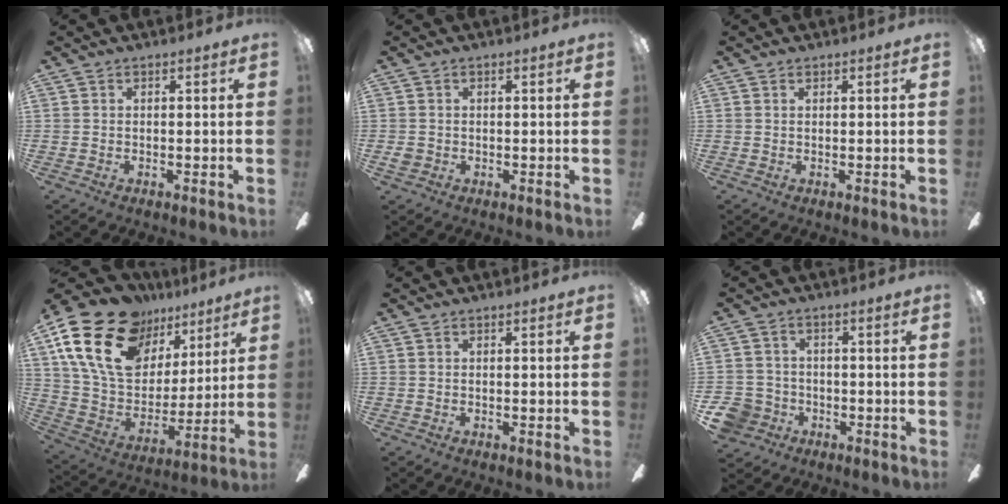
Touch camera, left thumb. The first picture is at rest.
{"total": 1.5, "force": [-0.3, 1.4, 0.5], "torque": [-0.008, 0.005, -0.008]}
{"total": 0.0}
{"total": 23.3, "force": [13.5, 14.3, 12.5], "torque": [-0.254, -0.067, 0.248]}
{"total": 0.0}
{"total": 7.1, "force": [-3.3, 6.0, 1.8], "torque": [-0.061, 0.026, -0.063]}